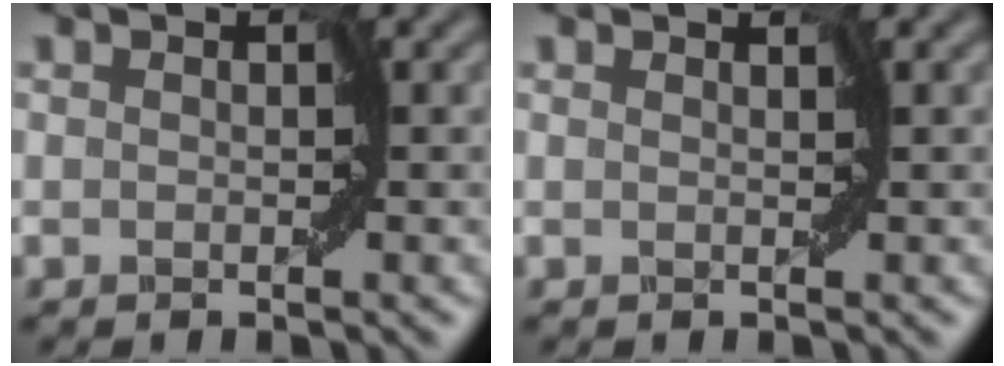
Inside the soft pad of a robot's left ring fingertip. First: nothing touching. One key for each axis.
{"total": 0.0}